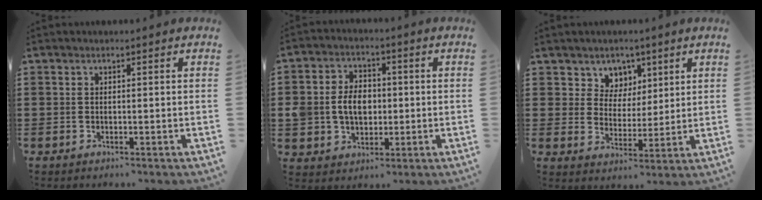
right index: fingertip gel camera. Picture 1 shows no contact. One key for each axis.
{"total": 6.3, "fx": -0.2, "fy": 5.0, "fz": 3.8, "tx": -0.083, "ty": 0.011, "tz": -0.008}
{"total": 5.6, "fx": 3.4, "fy": 4.4, "fz": -0.3, "tx": -0.030, "ty": -0.007, "tz": 0.063}